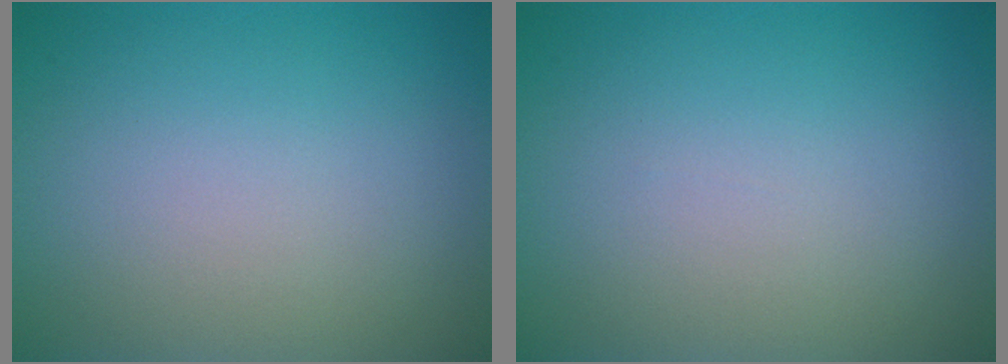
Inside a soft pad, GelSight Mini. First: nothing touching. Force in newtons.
{"total": 0.0}